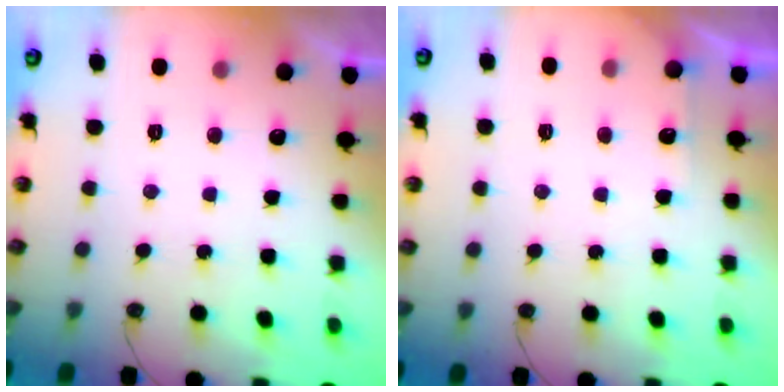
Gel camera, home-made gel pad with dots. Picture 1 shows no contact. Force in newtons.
{"total": 3.1, "press": 3.1, "slide": 0.4}